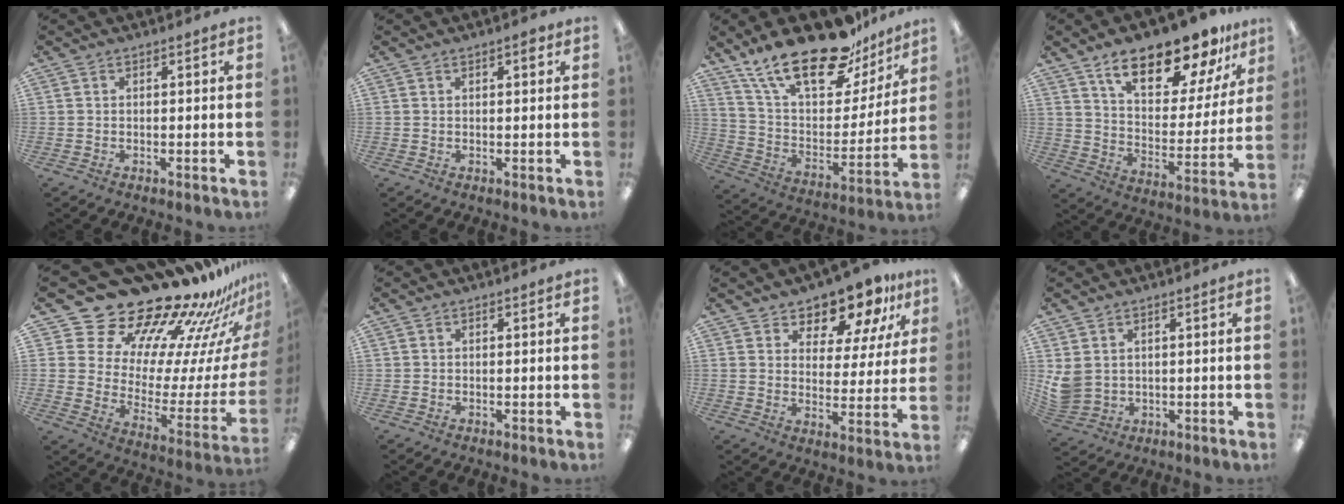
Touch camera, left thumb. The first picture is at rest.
{"total": 1.7, "force": [1.0, 0.8, 1.1], "torque": [-0.008, -0.004, 0.014]}
{"total": 24.1, "force": [17.5, 9.9, 13.2], "torque": [-0.227, -0.112, 0.308]}
{"total": 19.6, "force": [15.0, 6.8, 10.6], "torque": [-0.172, -0.094, 0.253]}
{"total": 24.5, "force": [21.8, 8.7, 7.3], "torque": [-0.096, -0.199, 0.391]}
{"total": 0.5, "force": [0.3, 0.4, -0.1], "torque": [0.002, 0.003, 0.005]}
{"total": 11.4, "force": [10.0, 4.2, 3.2], "torque": [-0.062, -0.077, 0.186]}
{"total": 5.2, "force": [2.0, 4.4, 1.9], "torque": [-0.051, -0.010, 0.038]}